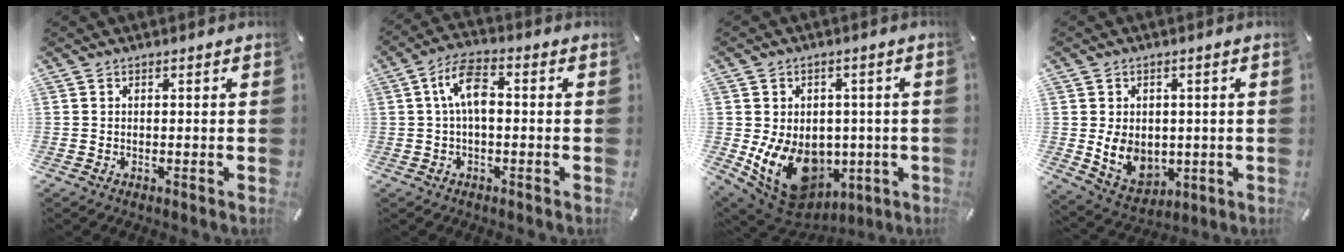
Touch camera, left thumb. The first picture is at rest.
{"total": 8.3, "force": [0.3, 4.2, 7.1], "torque": [-0.136, 0.014, 0.003]}
{"total": 14.2, "force": [-3.0, 11.4, 8.0], "torque": [-0.131, -0.006, -0.036]}
{"total": 9.1, "force": [-0.1, 7.7, 4.8], "torque": [-0.099, -0.003, 0.002]}